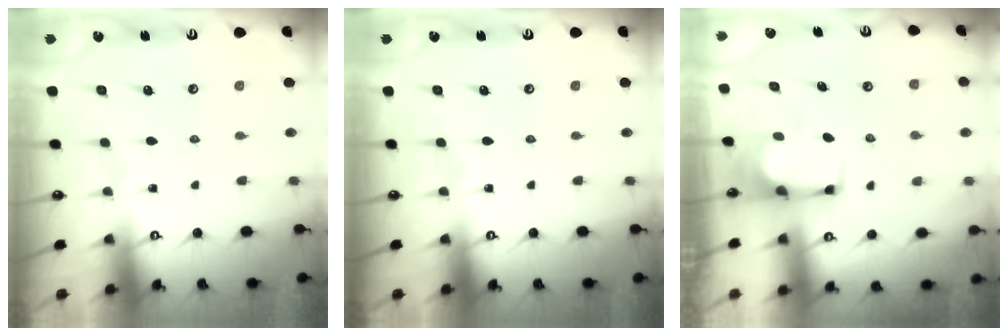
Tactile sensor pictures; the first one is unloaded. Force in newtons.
{"total": 0.0}
{"total": 5.7, "press": 5.7, "slide": 0.4}